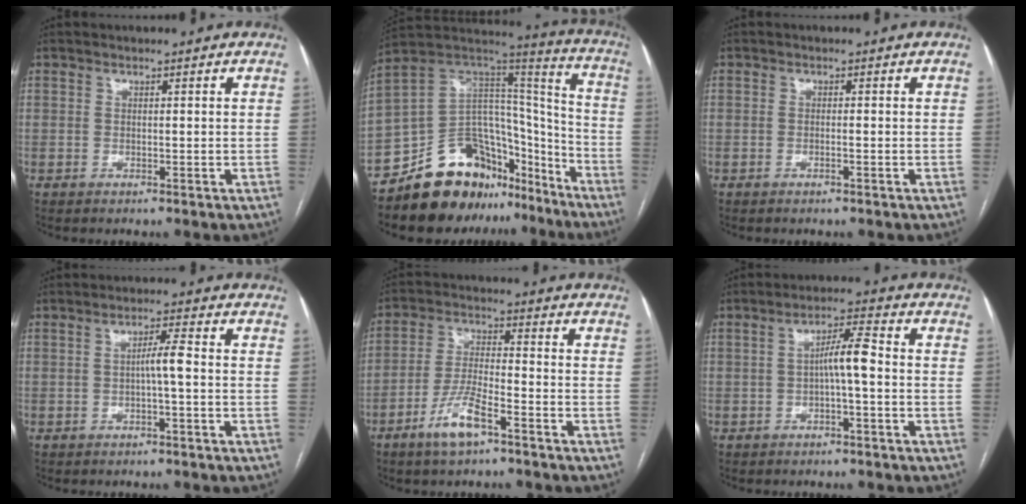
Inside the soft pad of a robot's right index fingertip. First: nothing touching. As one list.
[{"total": 21.8, "force": [-16.7, 11.4, 8.2], "torque": [-0.131, 0.076, -0.265]}, {"total": 0.6, "force": [-0.3, 0.0, 0.5], "torque": [-0.010, 0.000, -0.003]}, {"total": 3.1, "force": [-0.2, 0.1, 3.1], "torque": [-0.052, 0.004, -0.003]}, {"total": 7.5, "force": [-4.5, 1.7, 5.8], "torque": [-0.121, -0.002, -0.086]}, {"total": 5.1, "force": [-0.4, 0.7, 5.1], "torque": [-0.084, 0.017, -0.005]}]